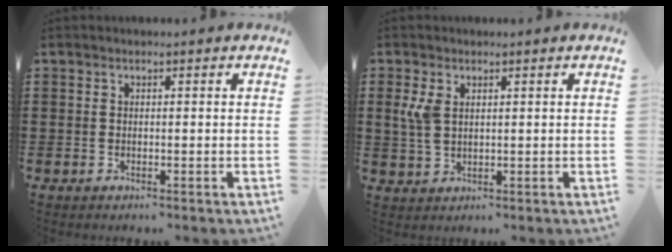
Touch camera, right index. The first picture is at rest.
{"total": 3.8, "force": [1.1, 2.3, 2.8], "torque": [-0.078, 0.002, 0.015]}